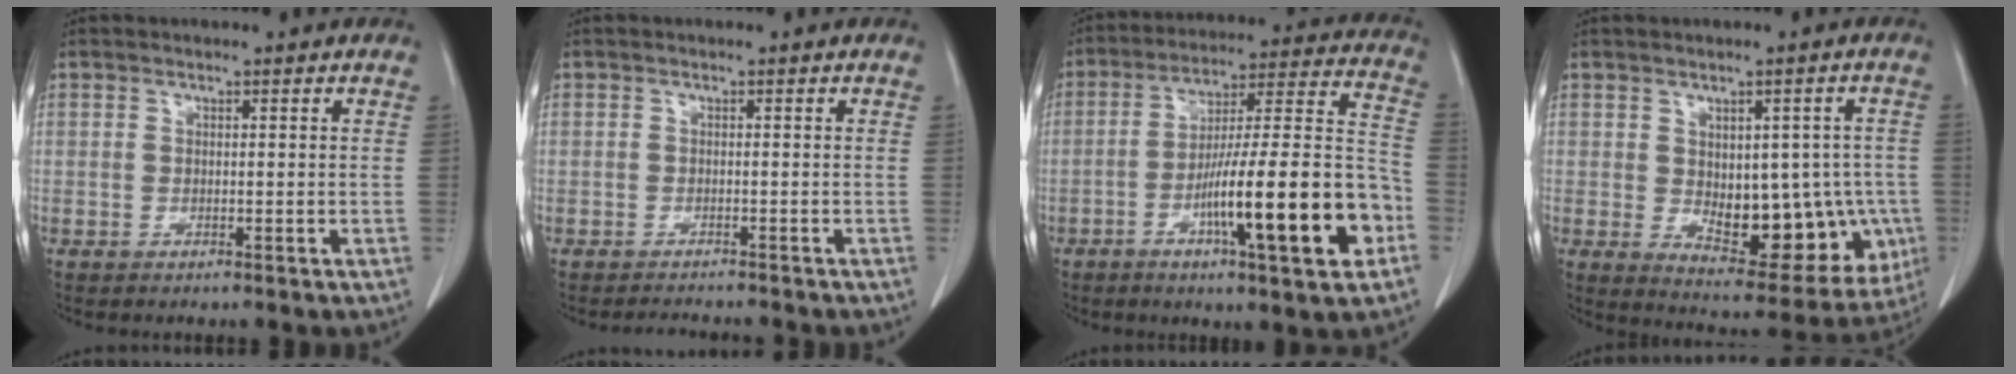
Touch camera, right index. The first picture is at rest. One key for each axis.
{"total": 2.5, "fx": -2.3, "fy": 0.9, "fz": 0.1, "tx": -0.002, "ty": -0.005, "tz": -0.038}
{"total": 20.9, "fx": -7.5, "fy": 1.6, "fz": 19.5, "tx": -0.280, "ty": 0.006, "tz": -0.116}
{"total": 15.2, "fx": -1.9, "fy": 7.8, "fz": 12.9, "tx": -0.167, "ty": 0.006, "tz": 0.001}